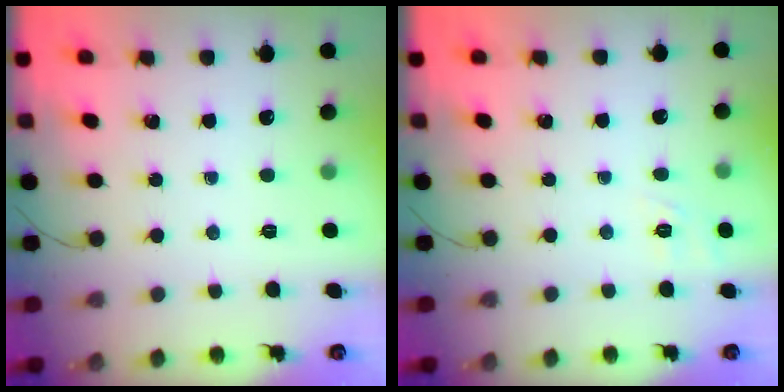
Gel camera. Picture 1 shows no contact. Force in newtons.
{"total": 2.0, "press": 0.9, "slide": 1.8}